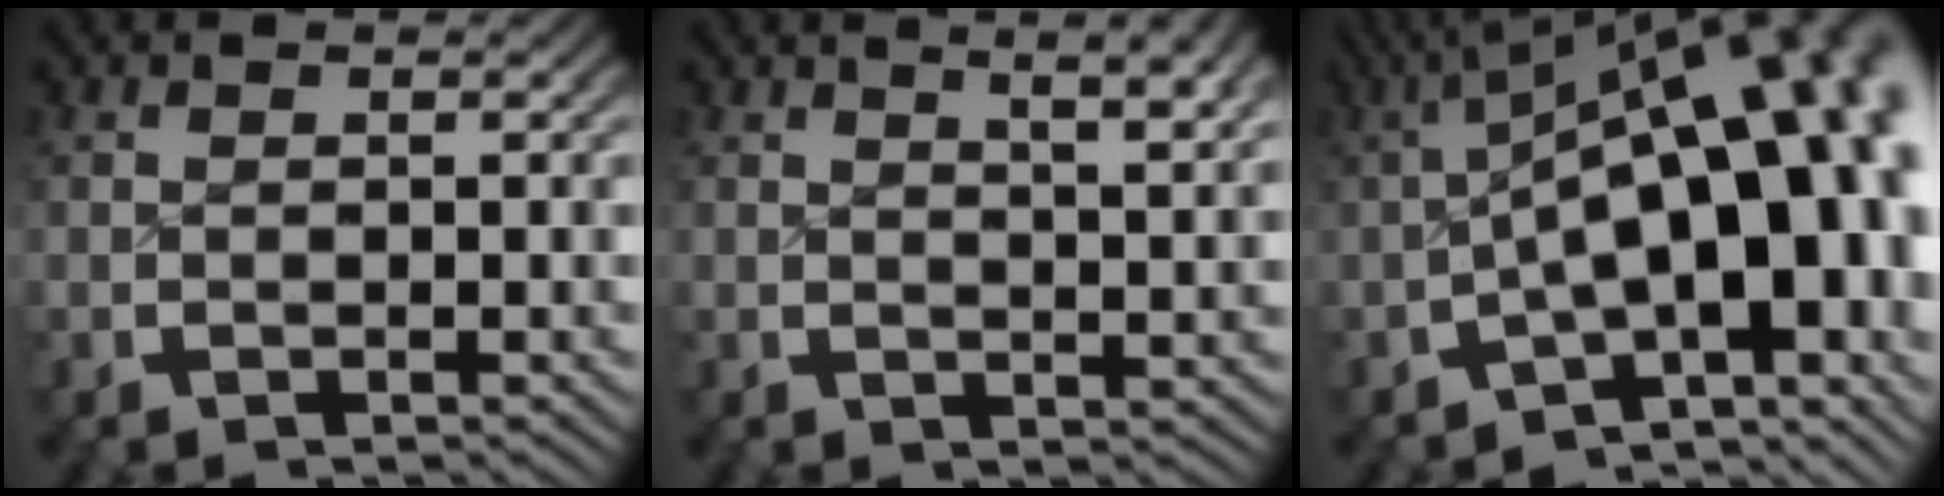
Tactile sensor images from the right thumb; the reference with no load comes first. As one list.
[{"total": 4.1, "force": [2.4, 0.9, 3.2], "torque": [-0.036, 0.008, 0.039]}, {"total": 19.5, "force": [-1.0, 10.9, 16.1], "torque": [-0.223, -0.020, -0.010]}]